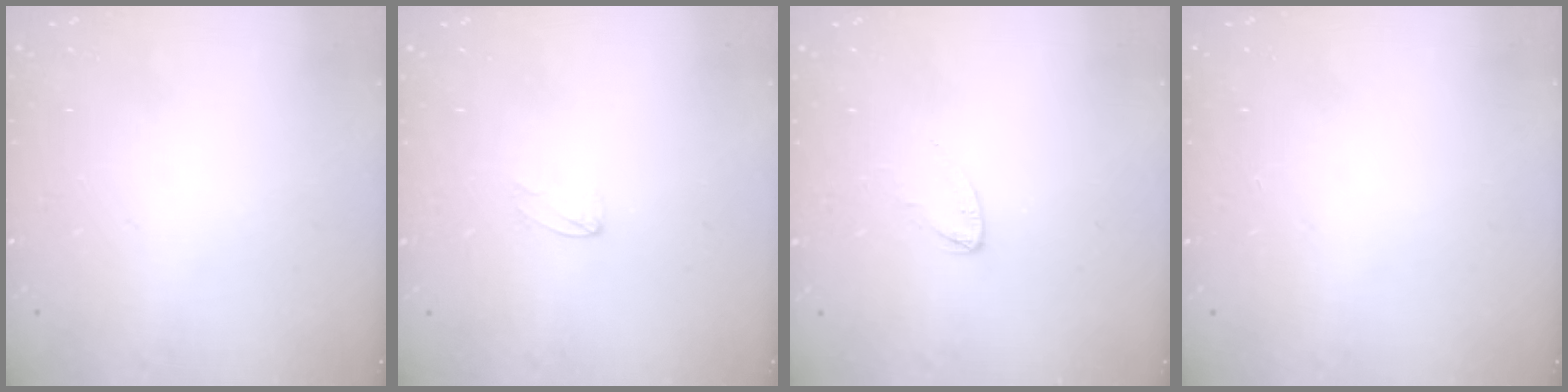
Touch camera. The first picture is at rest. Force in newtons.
{"total": 2.7, "press": 2.7, "slide": 0.2}
{"total": 2.6, "press": 2.6, "slide": 0.2}
{"total": 0.0}